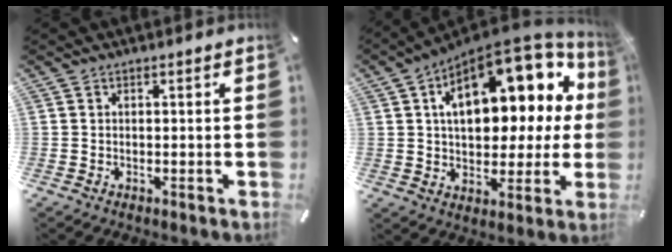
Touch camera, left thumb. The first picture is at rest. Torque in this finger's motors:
{"motor_torque": [2.50, 2.50, 1.65, -1.12, 0.73]}